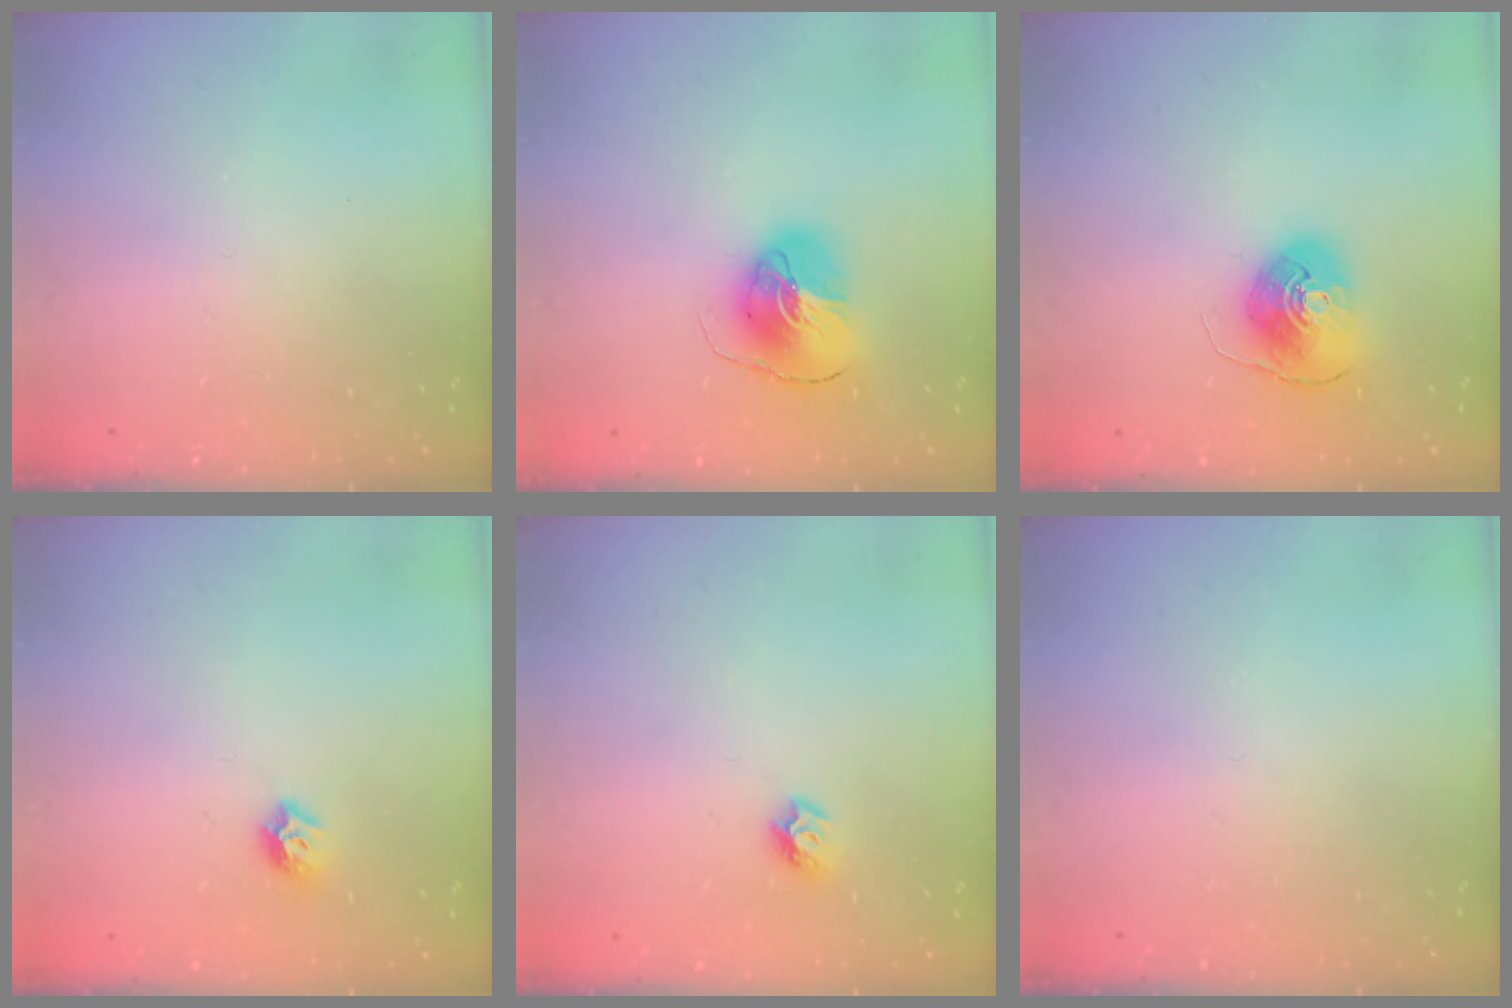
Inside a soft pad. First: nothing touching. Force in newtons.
{"total": 10.5, "press": 10.5, "slide": 1.3}
{"total": 8.3, "press": 8.3, "slide": 0.5}
{"total": 6.4, "press": 6.4, "slide": 0.8}
{"total": 7.0, "press": 7.0, "slide": 0.7}
{"total": 0.0}